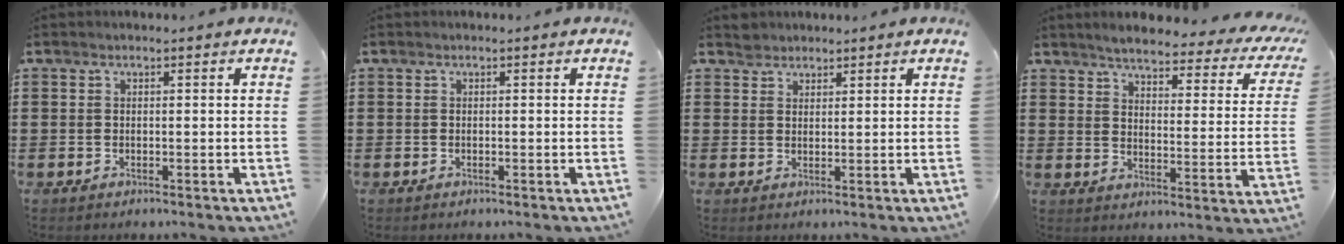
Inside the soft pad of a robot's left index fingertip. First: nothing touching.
{"total": 0.0}
{"total": 1.7, "force": [1.5, 0.7, -0.2], "torque": [-0.002, 0.002, 0.031]}
{"total": 4.0, "force": [3.7, 0.3, 1.4], "torque": [-0.041, -0.030, 0.054]}